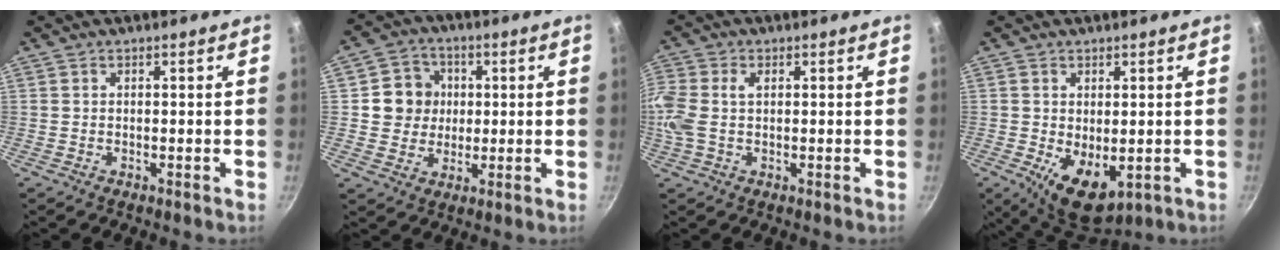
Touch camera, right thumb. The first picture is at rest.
{"total": 8.3, "force": [1.2, 7.8, 2.6], "torque": [-0.006, 0.008, 0.014]}
{"total": 7.2, "force": [0.7, 4.5, 5.6], "torque": [-0.125, 0.011, 0.007]}
{"total": 9.0, "force": [-1.2, 5.2, 7.3], "torque": [-0.095, -0.017, -0.003]}